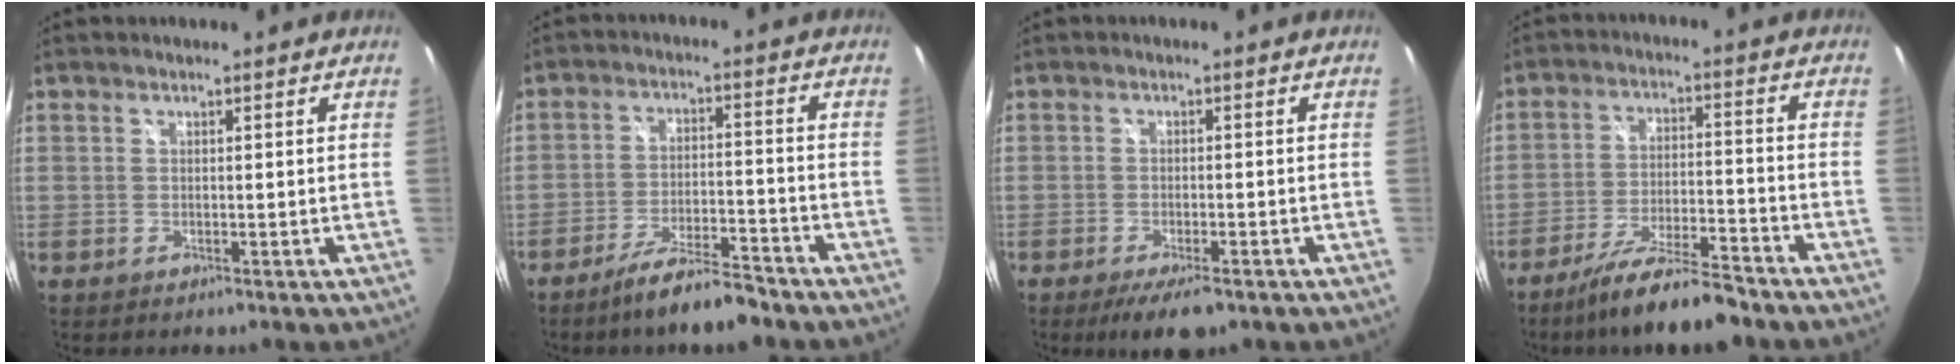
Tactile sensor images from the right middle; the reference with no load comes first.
{"total": 9.4, "force": [-7.8, 1.5, 5.2], "torque": [-0.104, -0.003, -0.126]}
{"total": 6.2, "force": [-4.4, 1.8, 4.1], "torque": [-0.086, -0.019, -0.069]}
{"total": 12.9, "force": [-10.9, 1.6, 6.7], "torque": [-0.136, -0.014, -0.181]}